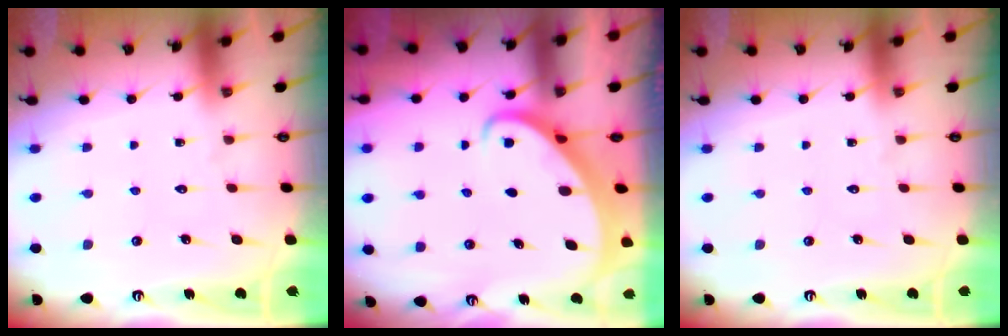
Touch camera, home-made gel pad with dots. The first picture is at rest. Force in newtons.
{"total": 2.5, "press": 2.5, "slide": 0.2}
{"total": 0.0}